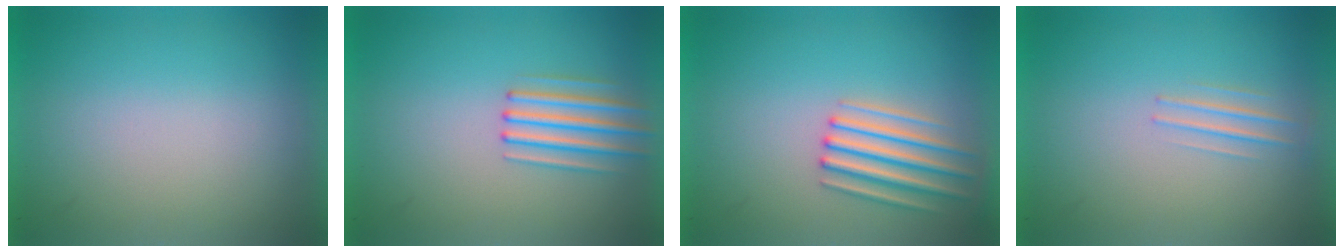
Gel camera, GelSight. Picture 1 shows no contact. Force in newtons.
{"total": 2.6}
{"total": 3.1}
{"total": 1.3}